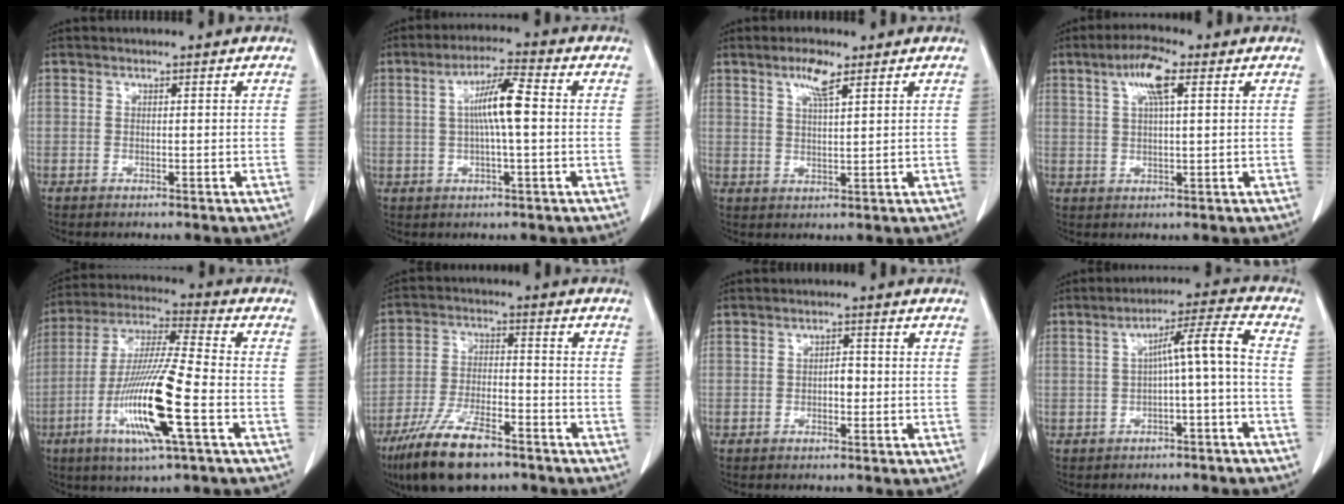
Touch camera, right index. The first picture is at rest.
{"total": 7.6, "force": [0.5, 0.8, 7.5], "torque": [-0.140, 0.014, 0.006]}
{"total": 4.6, "force": [2.8, 0.9, 3.6], "torque": [-0.070, 0.002, 0.052]}
{"total": 6.4, "force": [2.6, 1.5, 5.6], "torque": [-0.111, 0.012, 0.048]}
{"total": 16.7, "force": [-5.7, 0.9, 15.6], "torque": [-0.316, -0.019, -0.107]}
{"total": 13.9, "force": [-9.6, 4.3, 9.1], "torque": [-0.182, -0.018, -0.174]}
{"total": 2.2, "force": [-0.5, 1.2, 1.8], "torque": [-0.027, 0.005, -0.006]}
{"total": 7.2, "force": [-1.1, 0.3, 7.1], "torque": [-0.112, 0.026, -0.014]}